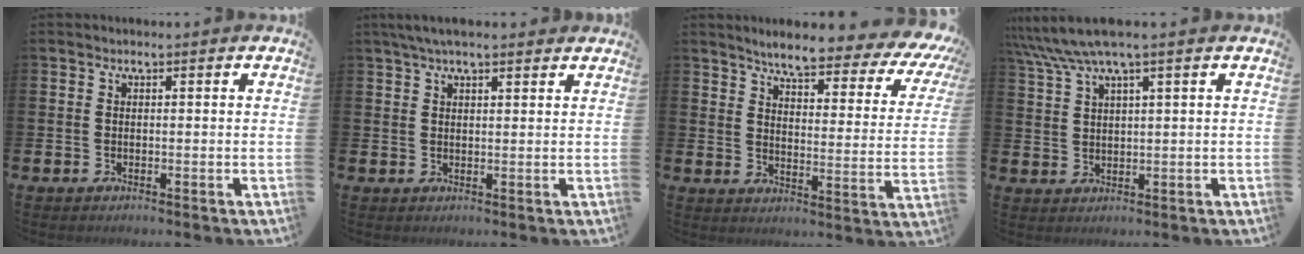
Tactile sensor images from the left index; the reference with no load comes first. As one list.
[{"total": 3.7, "force": [2.9, 1.0, 2.0], "torque": [-0.040, 0.000, 0.053]}, {"total": 6.4, "force": [5.4, 1.0, 3.2], "torque": [-0.073, -0.043, 0.084]}, {"total": 5.7, "force": [4.3, 0.4, 3.7], "torque": [-0.083, -0.004, 0.077]}]